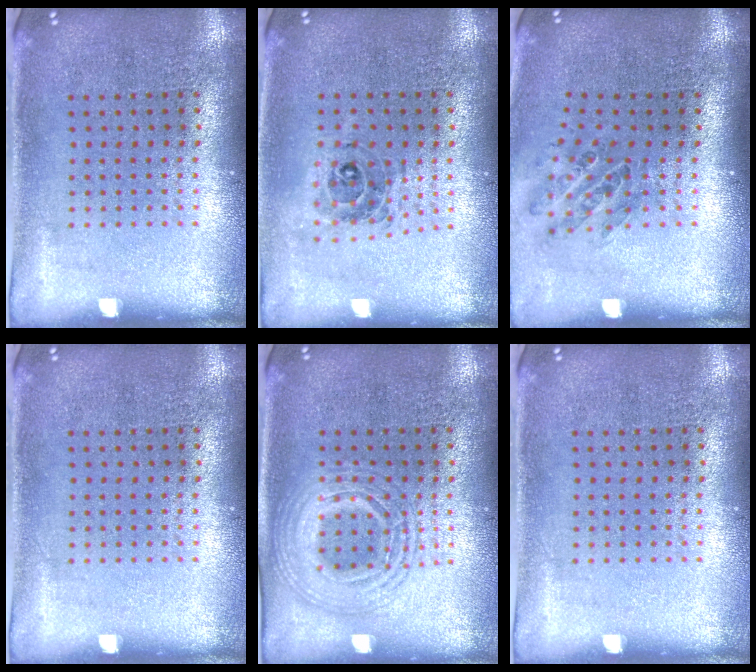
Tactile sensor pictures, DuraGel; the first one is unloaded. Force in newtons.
{"total": 0.8, "press": 0.8, "slide": 0.2}
{"total": 1.0, "press": 1.0, "slide": 0.3}
{"total": 0.0}
{"total": 2.8, "press": 2.8, "slide": 0.3}
{"total": 0.0}